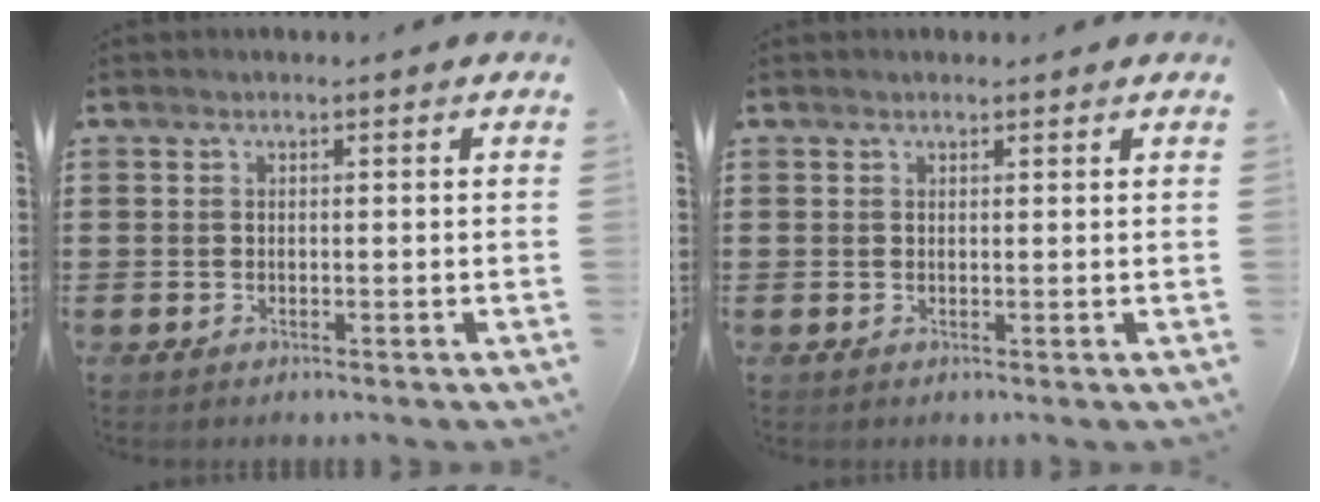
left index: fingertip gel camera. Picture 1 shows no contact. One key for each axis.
{"total": 0.6, "fx": 0.5, "fy": 0.3, "fz": 0.0, "tx": -0.002, "ty": 0.002, "tz": 0.010}